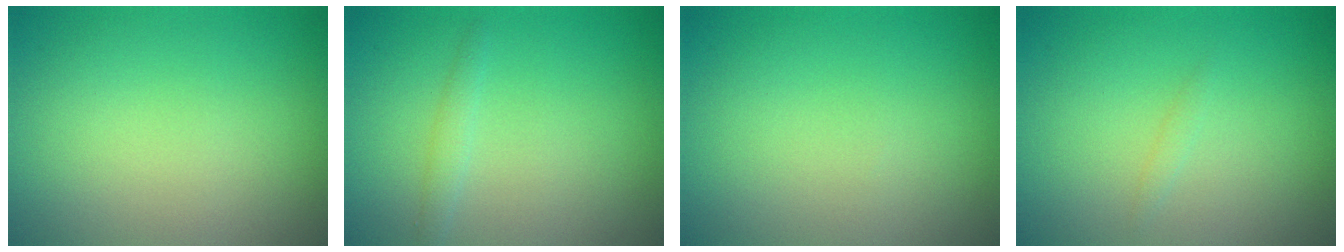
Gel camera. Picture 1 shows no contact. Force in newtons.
{"total": 1.1, "press": 1.1, "slide": 0.0}
{"total": 0.0}
{"total": 0.5, "press": 0.5, "slide": 0.0}